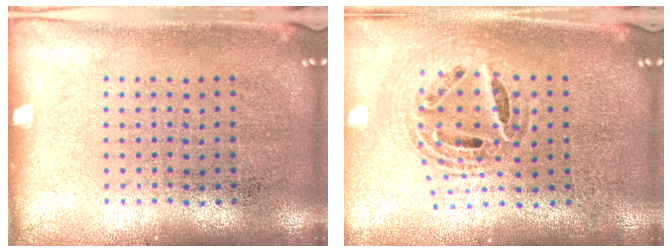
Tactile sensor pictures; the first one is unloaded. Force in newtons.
{"total": 1.0, "press": 1.0, "slide": 0.2}